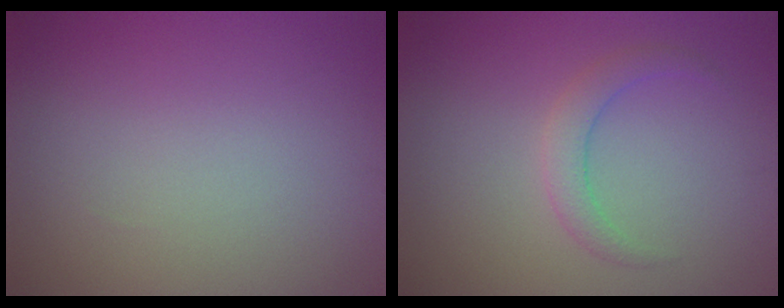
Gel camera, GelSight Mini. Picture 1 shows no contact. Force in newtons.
{"total": 2.0, "press": 2.0, "slide": 0.1}